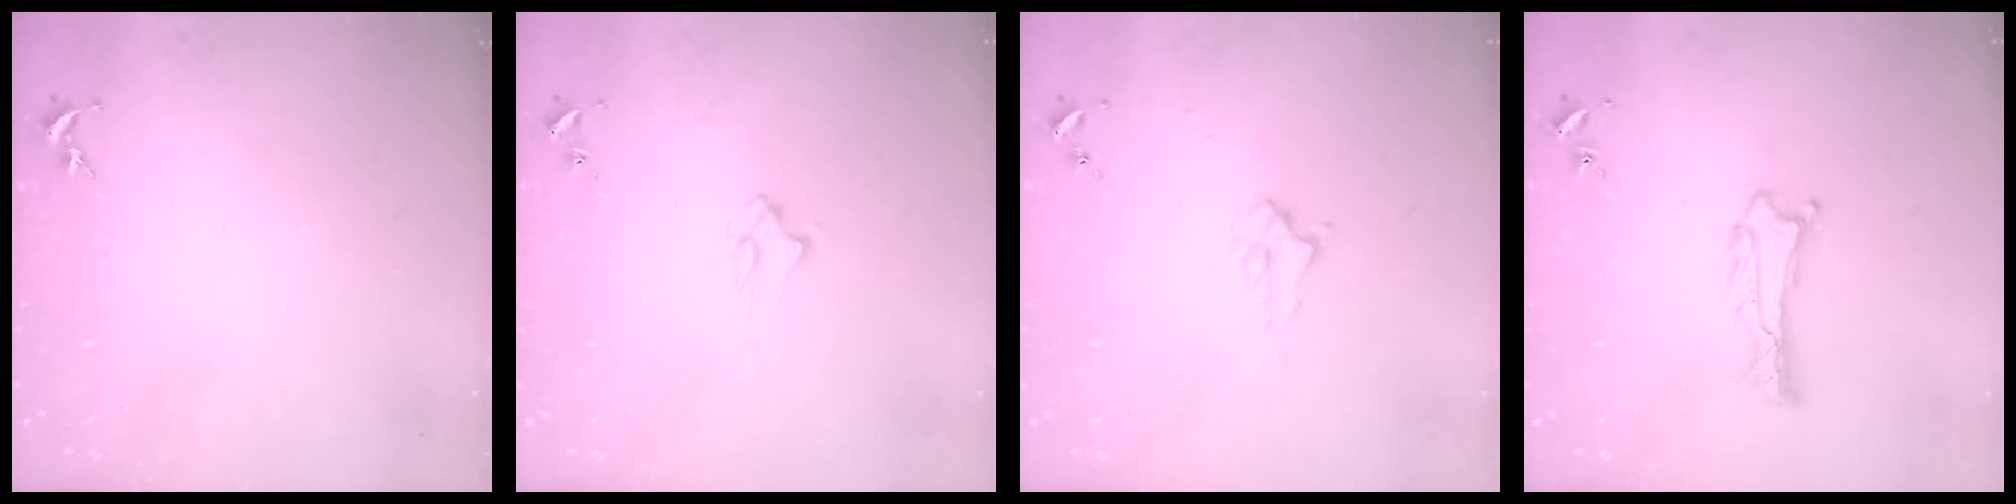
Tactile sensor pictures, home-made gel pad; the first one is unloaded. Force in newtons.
{"total": 2.0, "press": 2.0, "slide": 0.3}
{"total": 2.2, "press": 2.2, "slide": 0.4}
{"total": 0.9, "press": 0.8, "slide": 0.1}